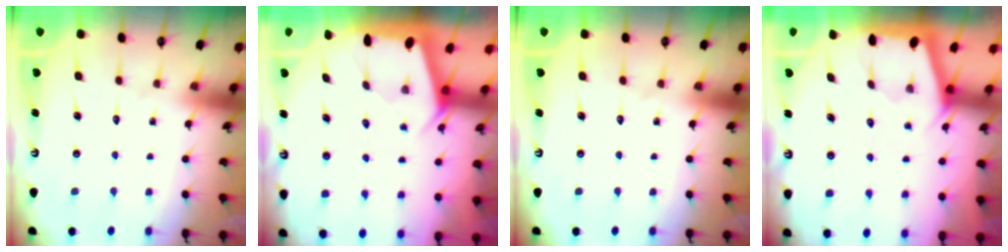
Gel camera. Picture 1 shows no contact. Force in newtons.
{"total": 1.9, "press": 1.9, "slide": 0.3}
{"total": 0.0}
{"total": 2.8, "press": 2.8, "slide": 0.1}